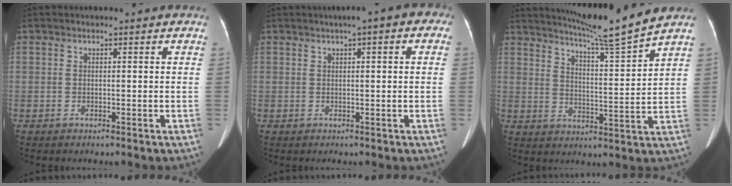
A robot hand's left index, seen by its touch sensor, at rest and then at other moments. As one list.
[{"total": 4.8, "force": [2.0, 1.0, 4.3], "torque": [-0.051, 0.024, 0.017]}, {"total": 10.9, "force": [9.9, -2.6, 3.9], "torque": [-0.072, -0.033, 0.157]}]